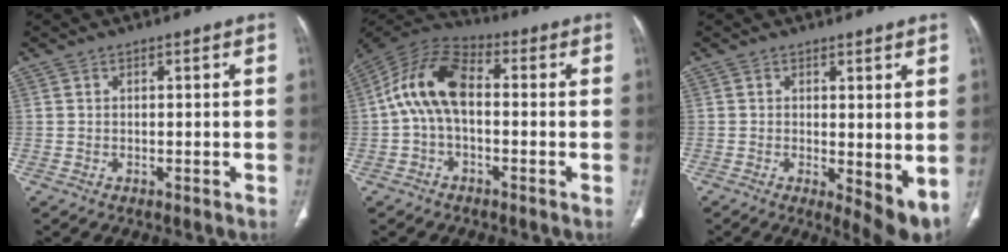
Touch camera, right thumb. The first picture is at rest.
{"total": 11.9, "force": [-0.1, 6.7, 9.8], "torque": [-0.185, 0.036, -0.014]}
{"total": 6.7, "force": [0.0, 2.5, 6.3], "torque": [-0.087, -0.020, 0.006]}